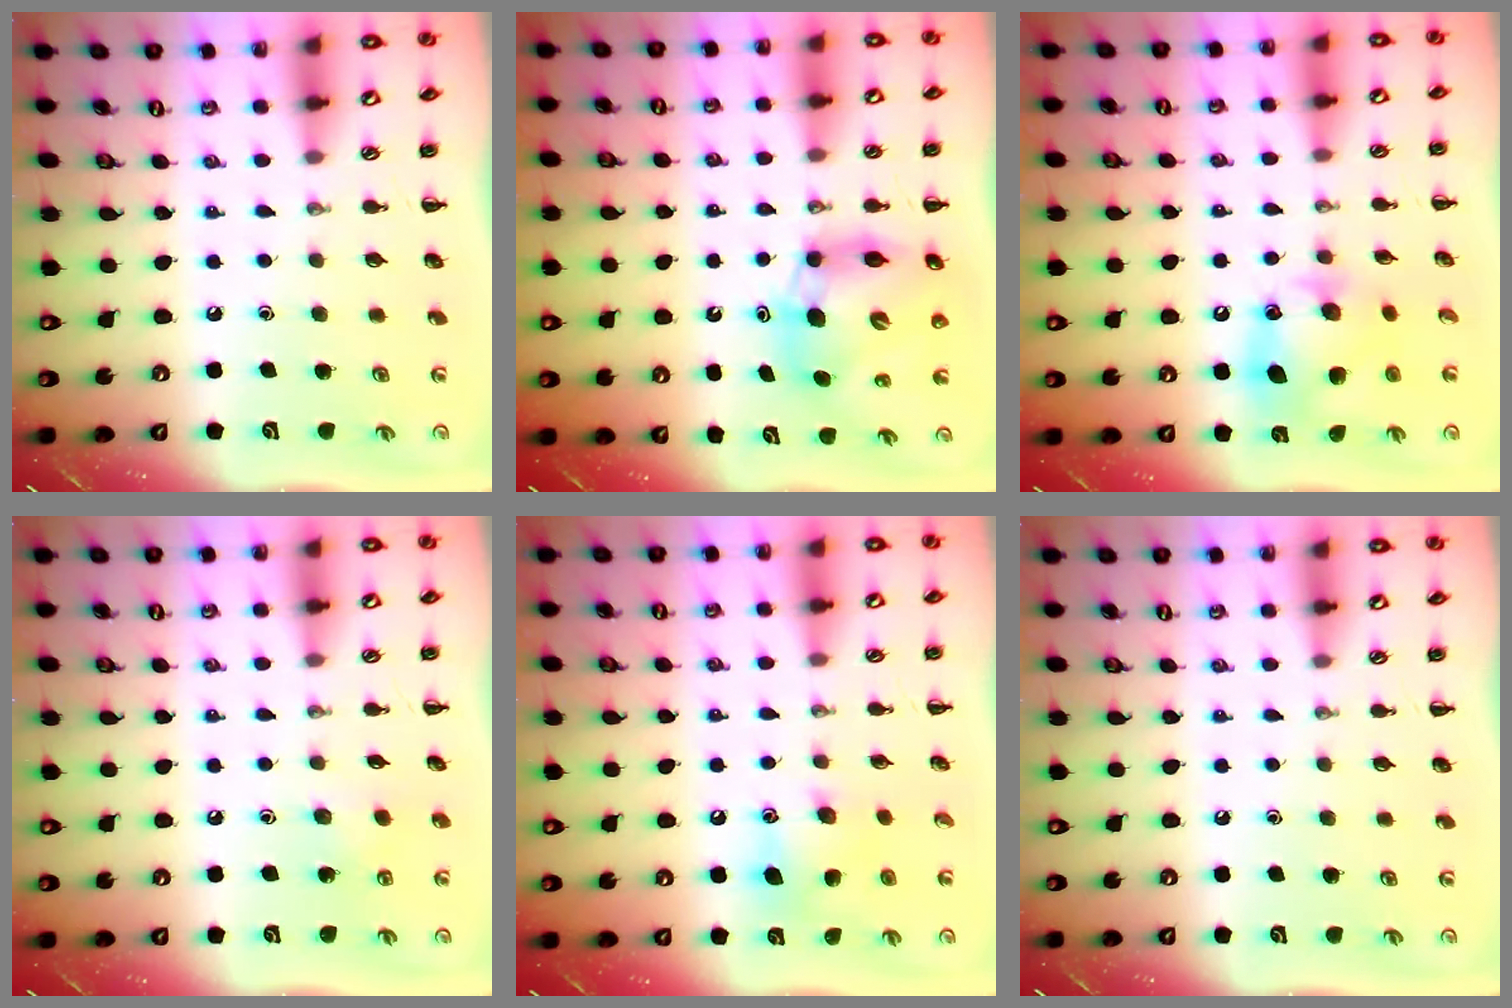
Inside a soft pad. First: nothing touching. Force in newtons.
{"total": 10.7, "press": 10.3, "slide": 2.8}
{"total": 12.7, "press": 12.5, "slide": 1.8}
{"total": 4.3, "press": 4.1, "slide": 1.3}
{"total": 7.6, "press": 7.4, "slide": 1.8}
{"total": 0.0}